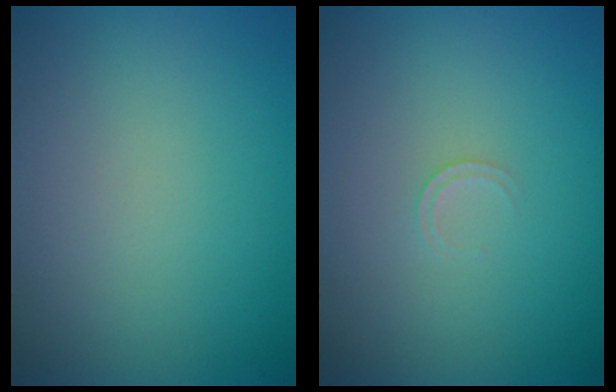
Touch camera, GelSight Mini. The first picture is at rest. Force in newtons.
{"total": 0.7, "press": 0.7, "slide": 0.1}